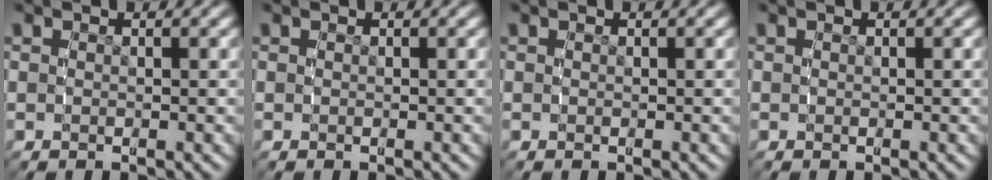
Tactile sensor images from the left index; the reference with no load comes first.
{"total": 0.0}
{"total": 0.0}
{"total": 0.0}